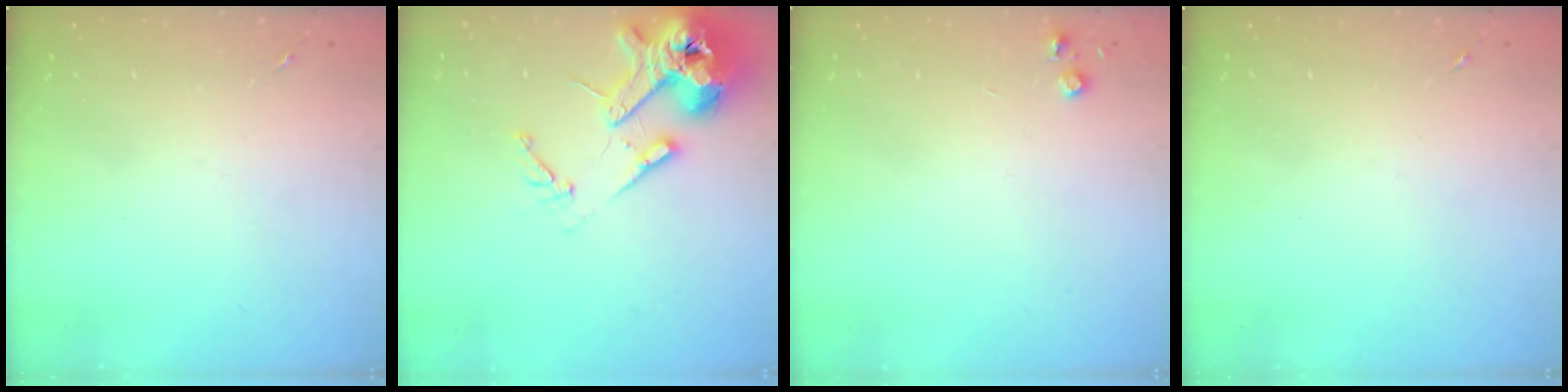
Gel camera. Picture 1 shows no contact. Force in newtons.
{"total": 16.3, "press": 16.2, "slide": 2.3}
{"total": 3.8, "press": 3.7, "slide": 0.5}
{"total": 0.0}